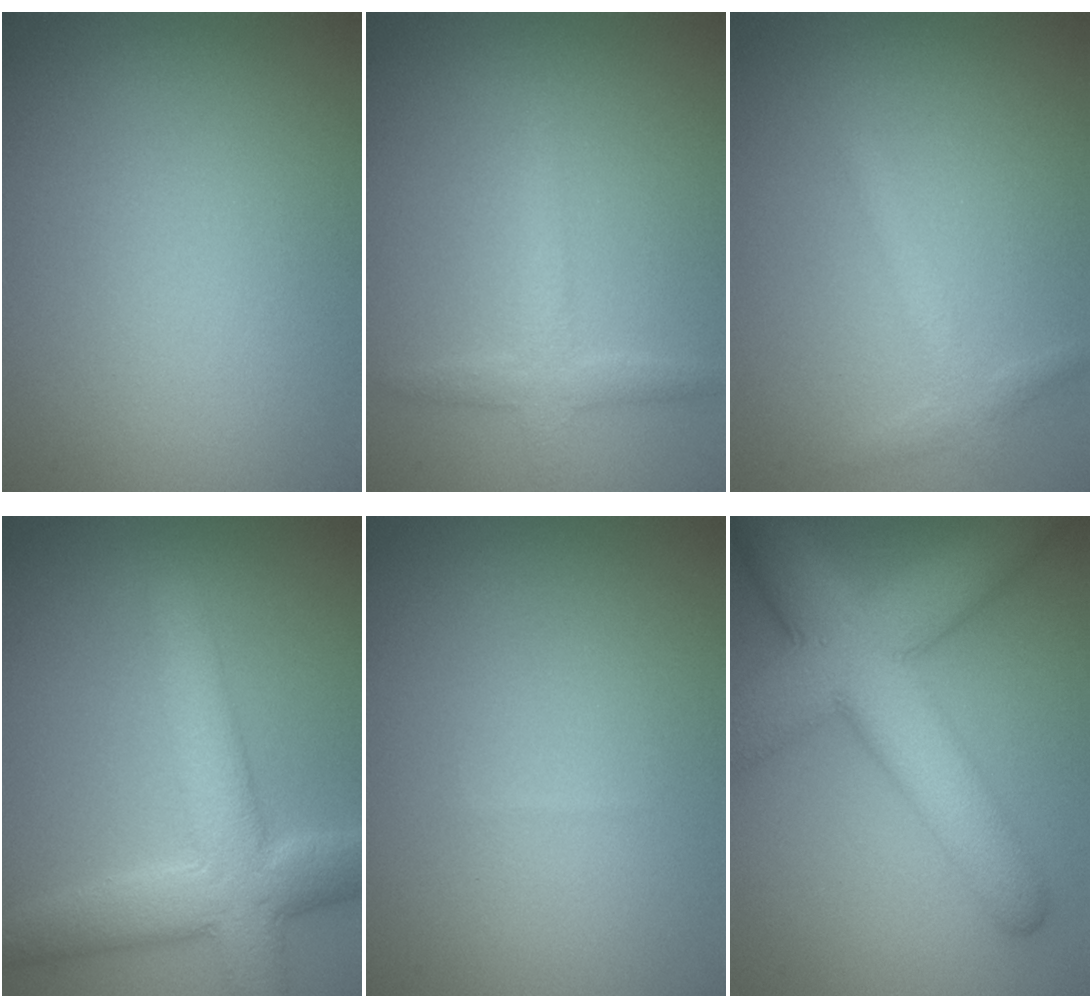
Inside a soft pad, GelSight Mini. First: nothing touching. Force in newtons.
{"total": 2.2, "press": 2.2, "slide": 0.0}
{"total": 1.7, "press": 1.7, "slide": 0.1}
{"total": 7.0, "press": 7.0, "slide": 0.4}
{"total": 0.0}
{"total": 10.5, "press": 10.5, "slide": 0.2}